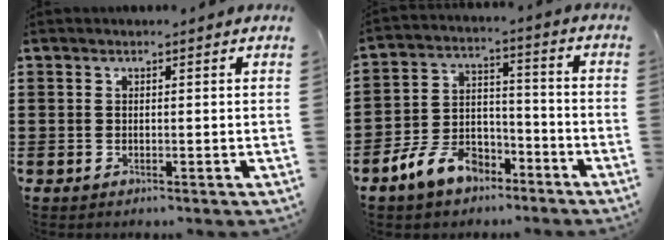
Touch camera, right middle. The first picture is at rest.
{"total": 8.5, "force": [-6.5, 4.3, 3.3], "torque": [-0.076, 0.027, -0.129]}